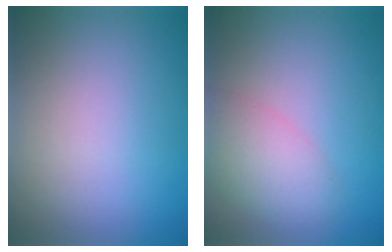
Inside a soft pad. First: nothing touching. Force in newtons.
{"total": 3.9, "press": 3.9, "slide": 0.2}